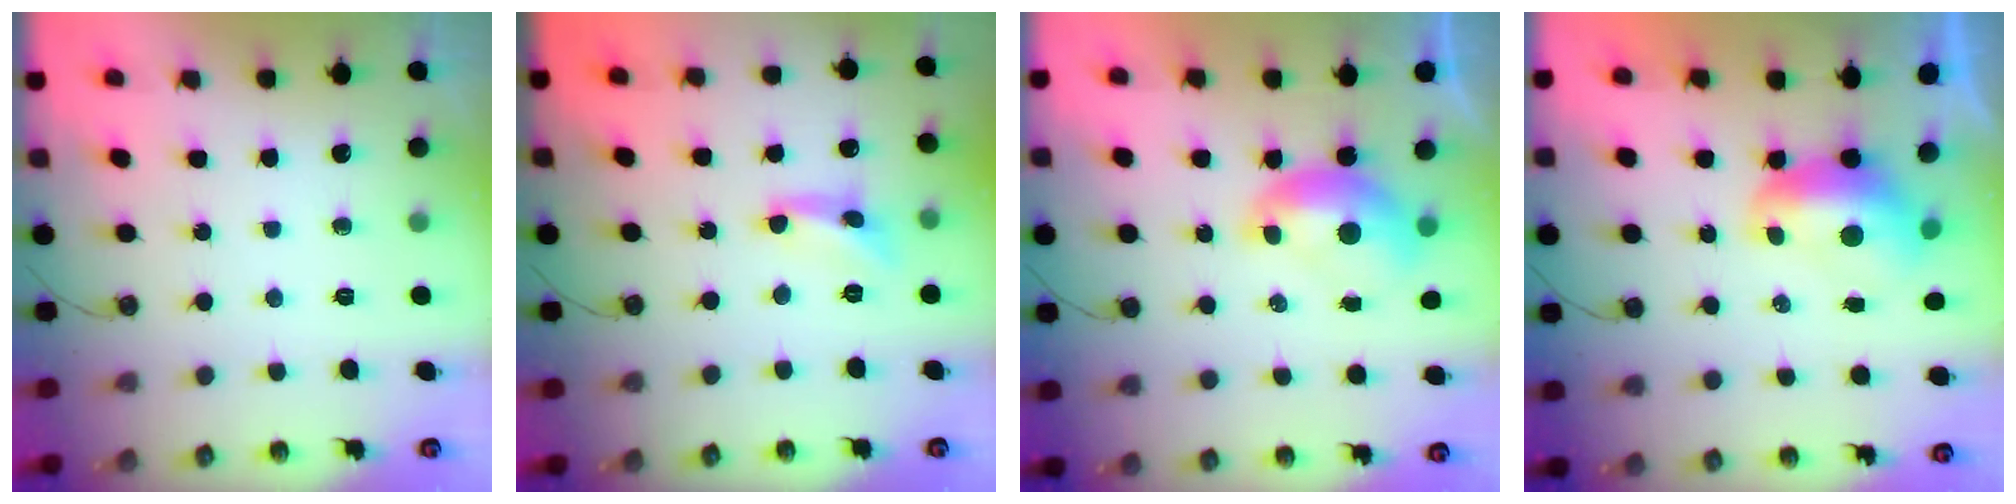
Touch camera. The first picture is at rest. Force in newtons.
{"total": 2.1, "press": 2.1, "slide": 0.3}
{"total": 1.5, "press": 1.4, "slide": 0.4}
{"total": 1.7, "press": 1.5, "slide": 0.8}